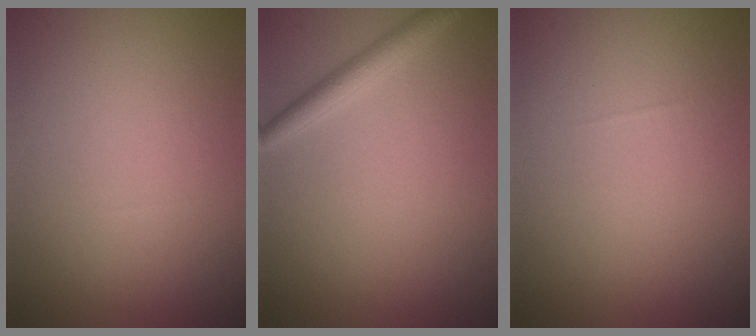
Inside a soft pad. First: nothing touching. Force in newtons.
{"total": 2.2, "press": 2.2, "slide": 0.1}
{"total": 0.0}